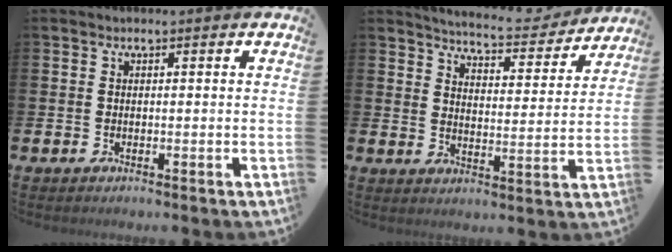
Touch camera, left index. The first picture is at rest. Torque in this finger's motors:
{"motor_torque": [0.96, -1.18, 0.47, 0.04]}